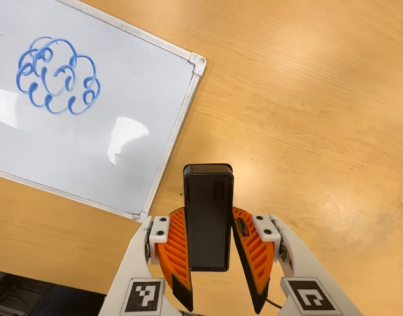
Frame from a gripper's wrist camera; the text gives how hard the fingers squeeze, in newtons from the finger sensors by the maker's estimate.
{"total": 5.4, "left": 4.6, "right": 6.1}